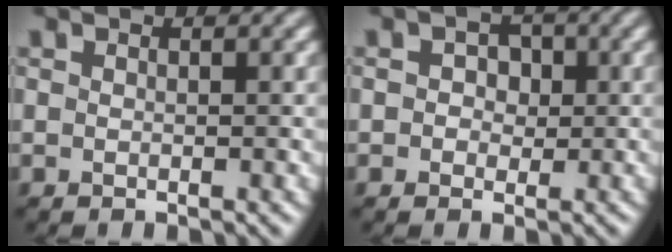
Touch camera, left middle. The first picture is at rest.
{"total": 2.2, "force": [0.4, 1.9, 0.8], "torque": [0.008, 0.011, -0.007]}